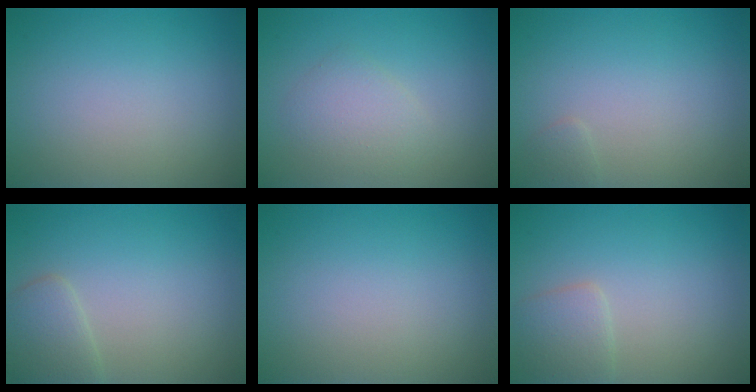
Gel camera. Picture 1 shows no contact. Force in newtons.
{"total": 2.3, "press": 2.3, "slide": 0.0}
{"total": 0.6, "press": 0.6, "slide": 0.1}
{"total": 2.3, "press": 2.3, "slide": 0.1}
{"total": 0.0}
{"total": 1.9, "press": 1.9, "slide": 0.1}